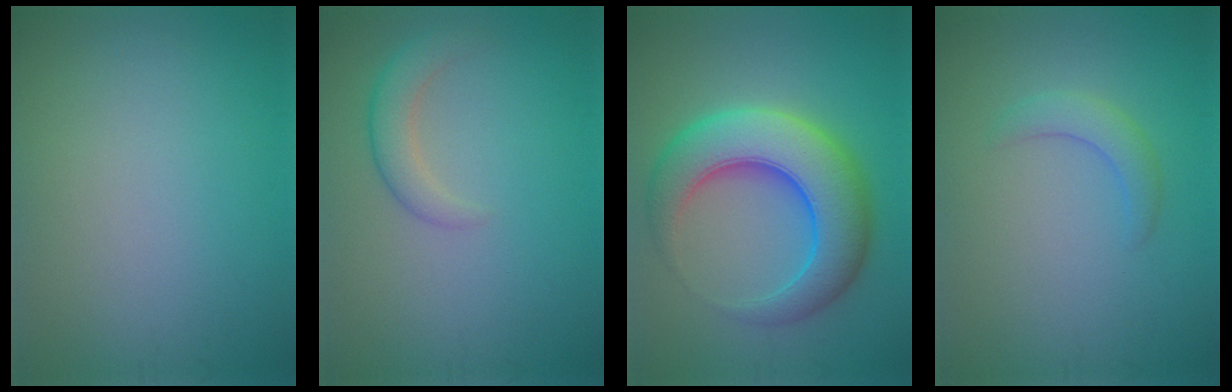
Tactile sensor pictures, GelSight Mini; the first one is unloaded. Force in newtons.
{"total": 2.6, "press": 2.6, "slide": 0.1}
{"total": 9.4, "press": 9.4, "slide": 0.2}
{"total": 2.1, "press": 2.1, "slide": 0.2}